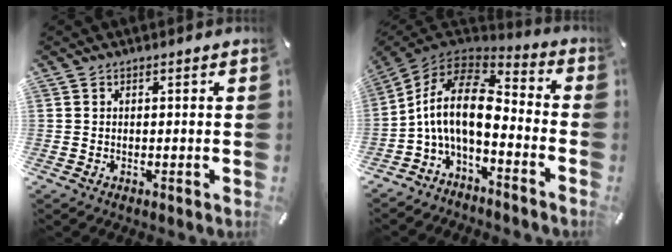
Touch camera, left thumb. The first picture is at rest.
{"total": 13.9, "force": [-1.4, 7.2, 11.8], "torque": [-0.255, -0.004, -0.028]}